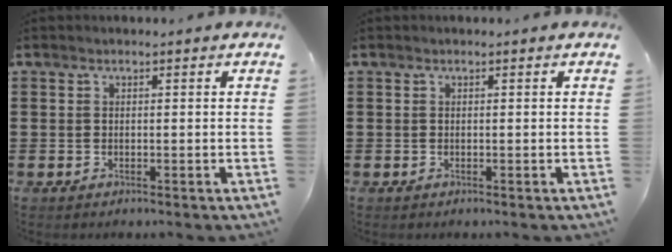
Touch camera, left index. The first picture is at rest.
{"total": 0.0}